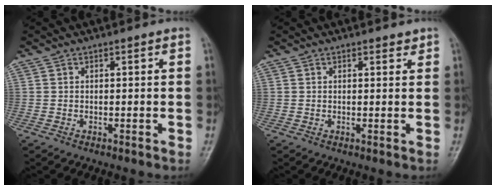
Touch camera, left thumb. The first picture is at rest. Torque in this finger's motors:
{"motor_torque": [-0.19, 0.00, -0.04, -0.11, -0.03]}